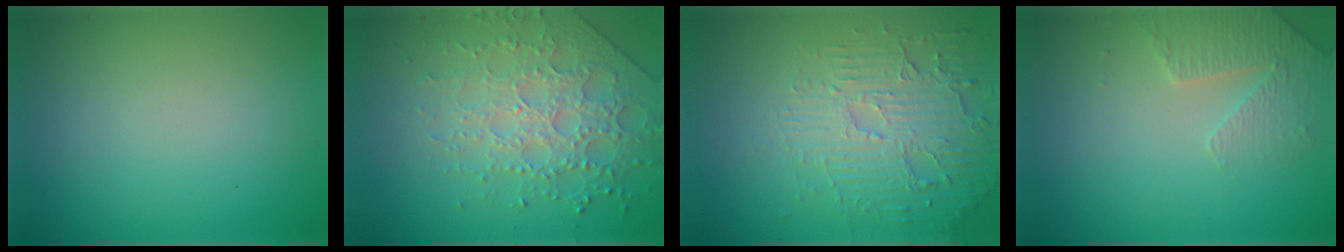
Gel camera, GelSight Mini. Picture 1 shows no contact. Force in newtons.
{"total": 4.5, "press": 4.3, "slide": 1.2}
{"total": 5.6, "press": 3.7, "slide": 4.2}
{"total": 2.8, "press": 2.7, "slide": 0.7}